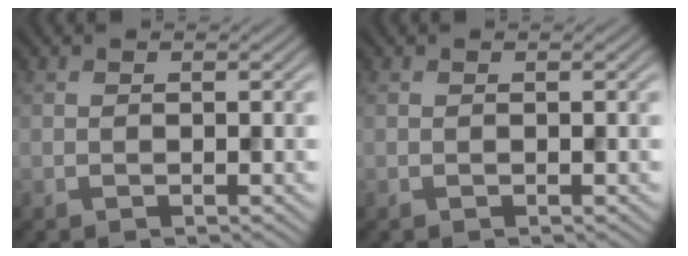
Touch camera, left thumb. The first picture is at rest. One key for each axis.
{"total": 0.0}